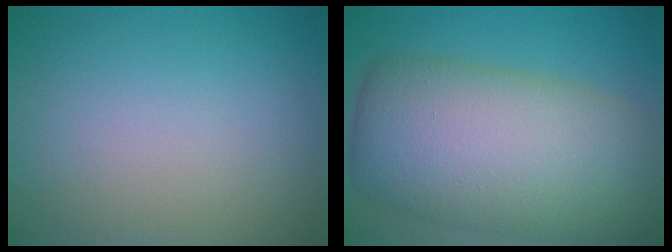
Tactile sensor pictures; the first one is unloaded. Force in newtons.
{"total": 13.2, "press": 13.1, "slide": 0.7}